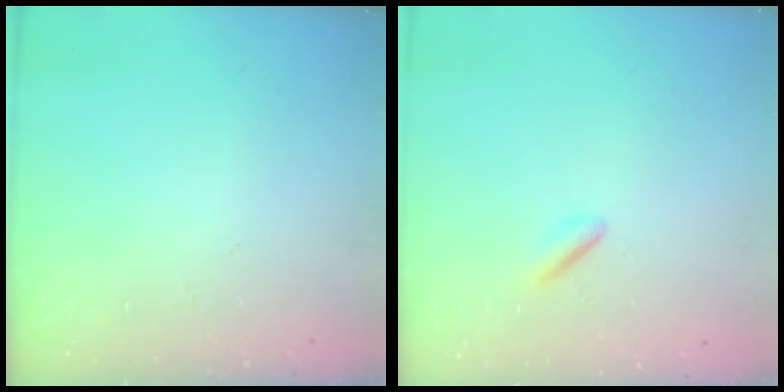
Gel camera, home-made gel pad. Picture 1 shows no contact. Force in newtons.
{"total": 1.8, "press": 1.6, "slide": 0.8}